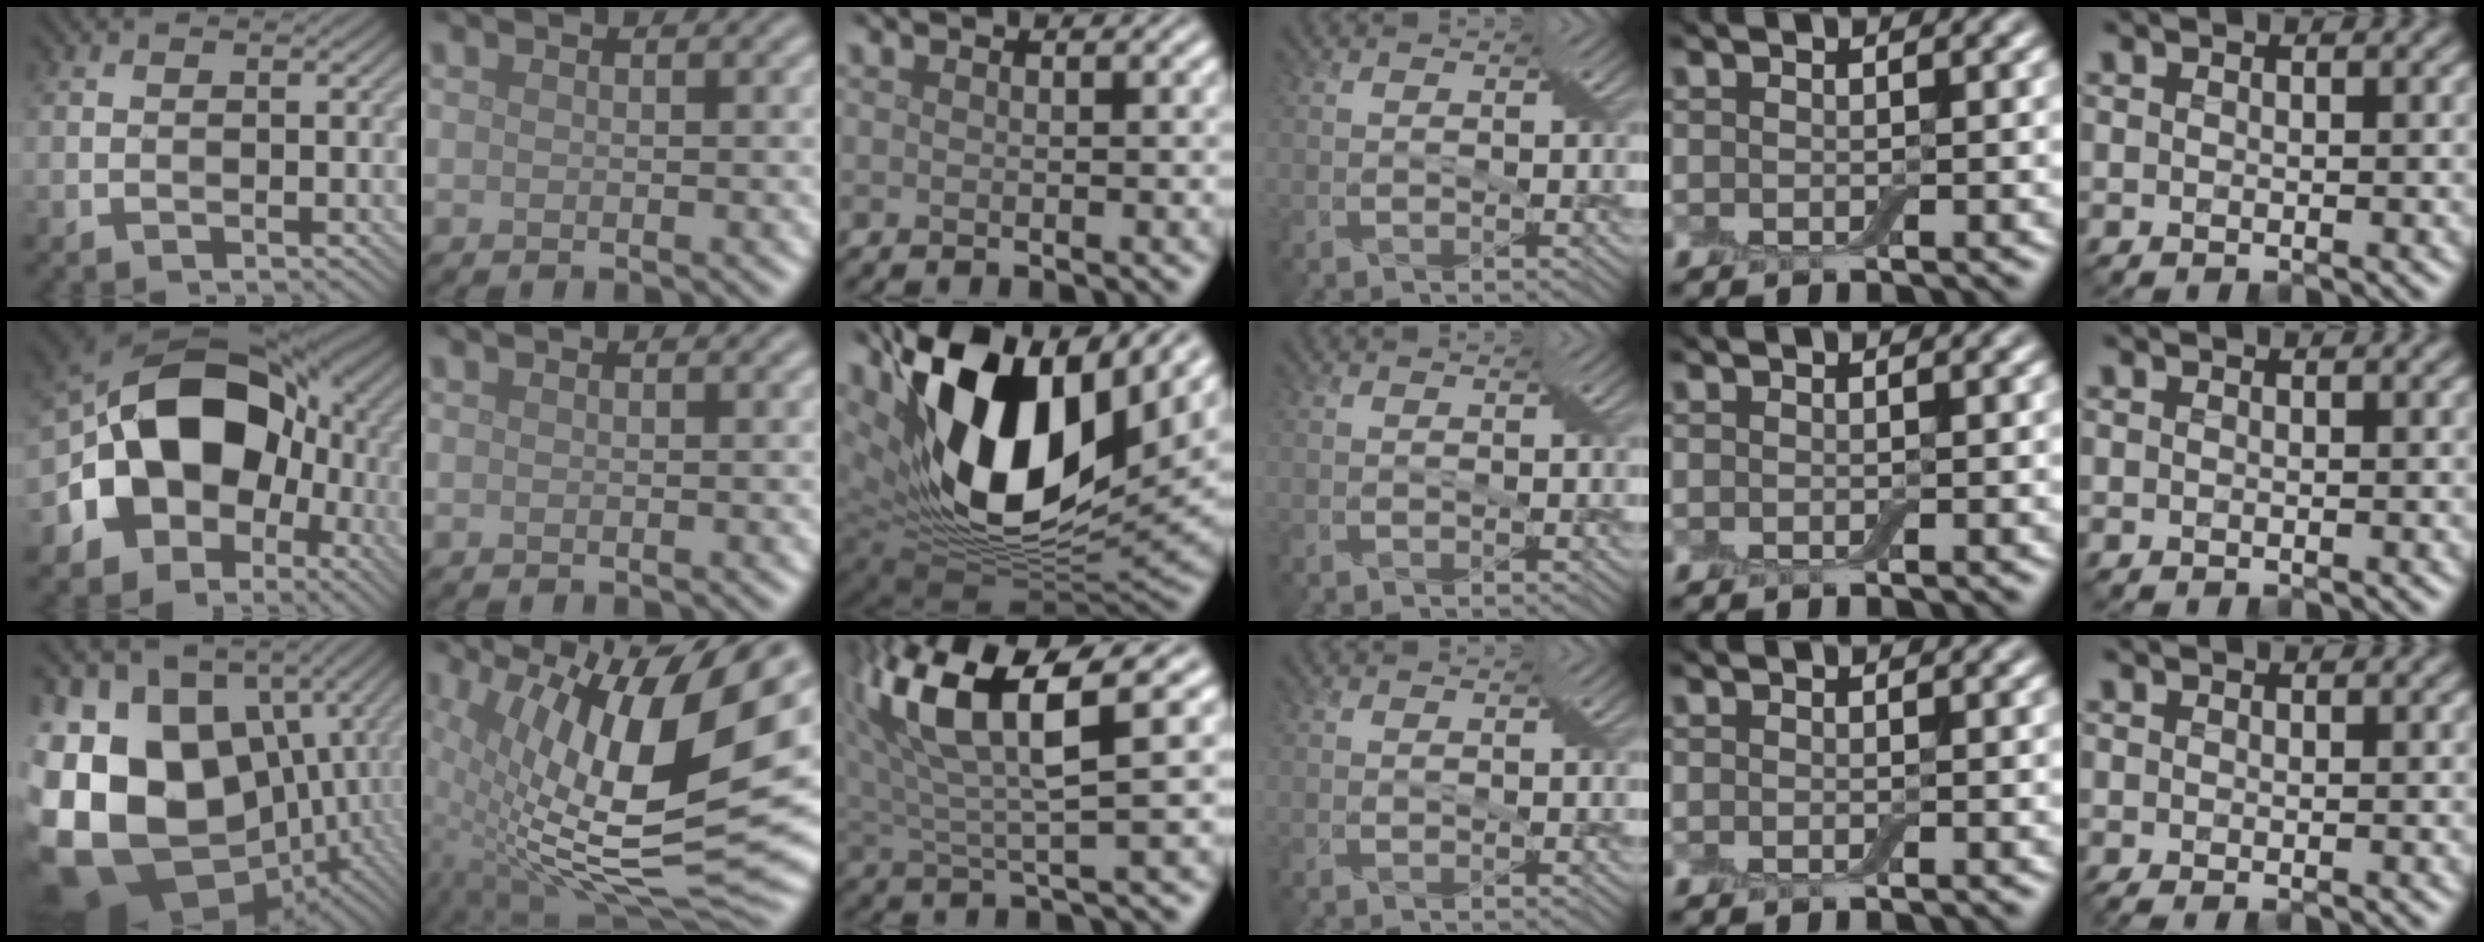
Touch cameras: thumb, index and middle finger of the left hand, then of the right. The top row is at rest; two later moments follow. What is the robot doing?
{"motion": "cut", "object": "aluminum foil"}